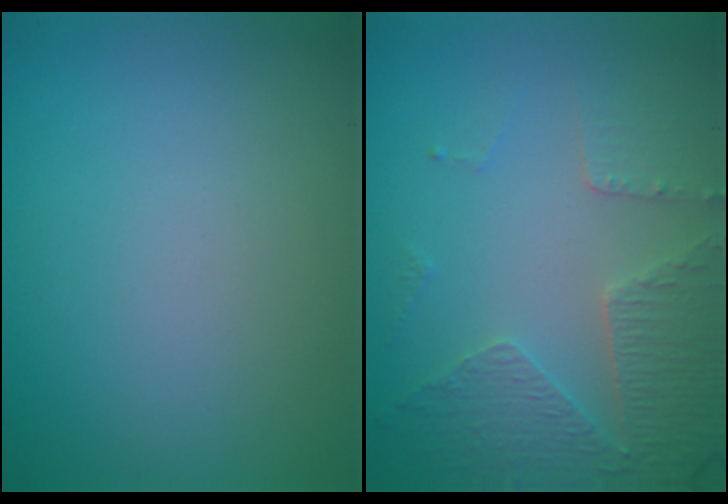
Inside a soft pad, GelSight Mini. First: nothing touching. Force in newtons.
{"total": 4.6, "press": 3.4, "slide": 3.1}